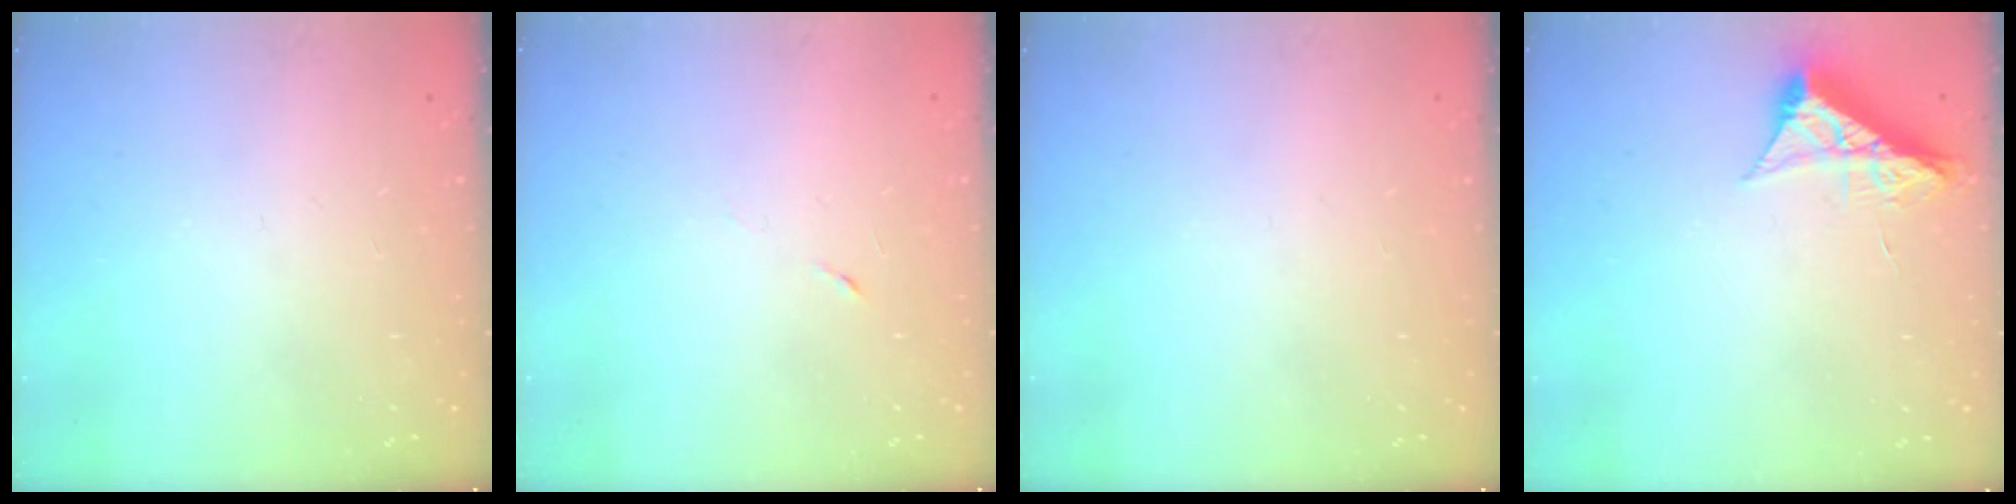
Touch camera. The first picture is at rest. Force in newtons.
{"total": 3.3, "press": 3.0, "slide": 1.4}
{"total": 0.0}
{"total": 8.6, "press": 8.6, "slide": 0.4}